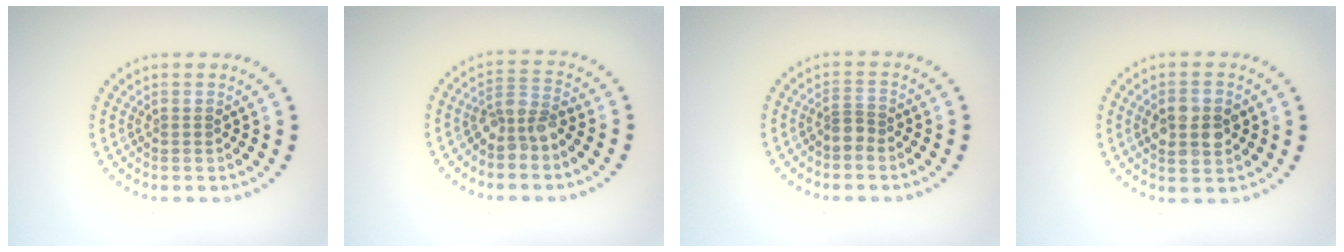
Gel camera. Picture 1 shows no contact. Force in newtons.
{"total": 2.8, "press": 2.2, "slide": 1.7}
{"total": 1.1, "press": 0.7, "slide": 0.9}
{"total": 4.4, "press": 4.4, "slide": 0.1}